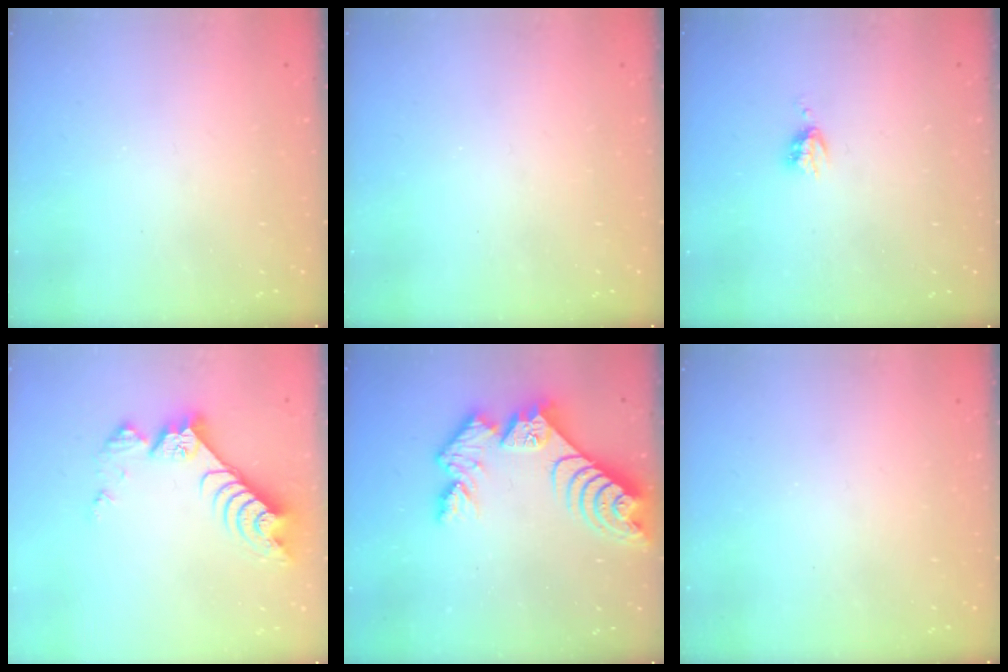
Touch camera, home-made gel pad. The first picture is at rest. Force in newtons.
{"total": 0.0}
{"total": 3.3, "press": 3.3, "slide": 0.5}
{"total": 10.3, "press": 10.3, "slide": 1.0}
{"total": 12.2, "press": 12.1, "slide": 0.9}
{"total": 0.0}